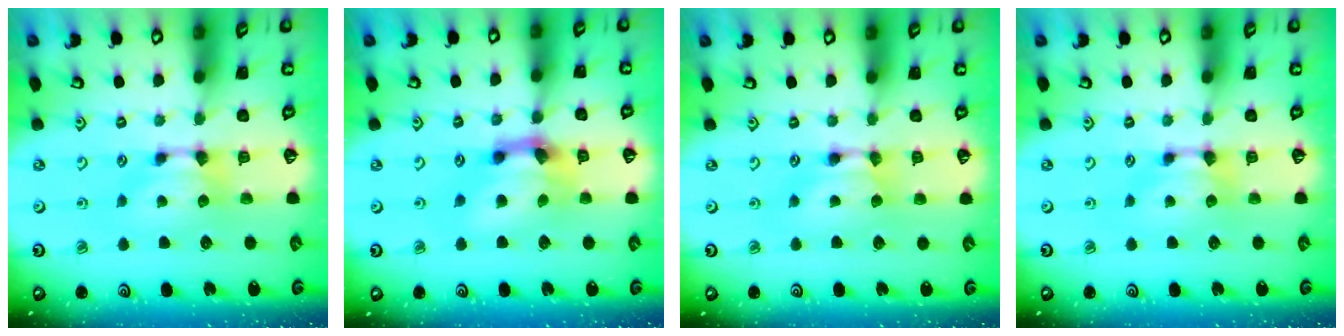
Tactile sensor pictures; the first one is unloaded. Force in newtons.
{"total": 5.9, "press": 5.5, "slide": 2.2}
{"total": 1.7, "press": 1.7, "slide": 0.2}
{"total": 0.0}